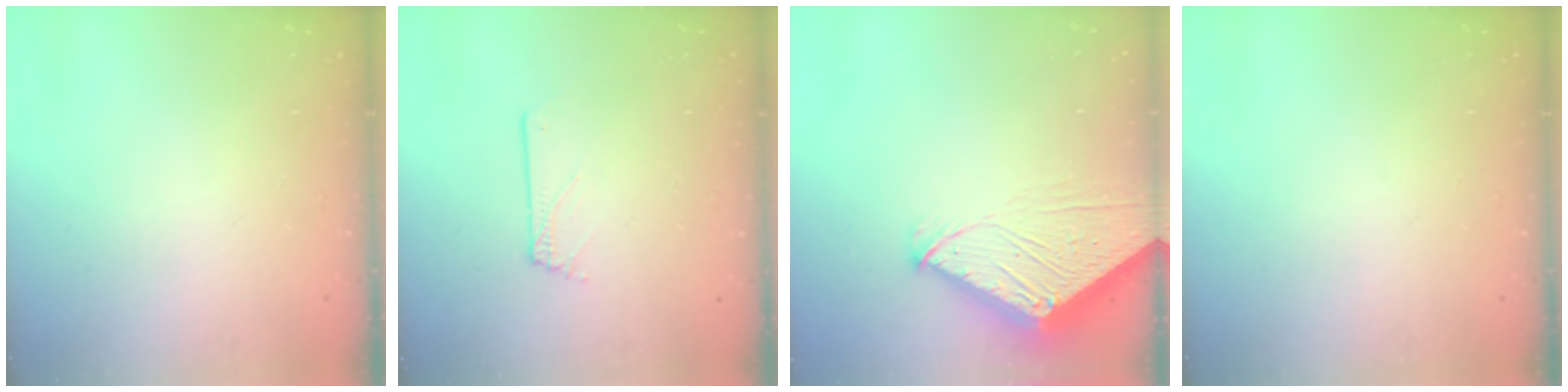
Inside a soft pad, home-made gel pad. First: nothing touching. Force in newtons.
{"total": 0.6, "press": 0.6, "slide": 0.1}
{"total": 7.1, "press": 7.1, "slide": 0.8}
{"total": 0.0}